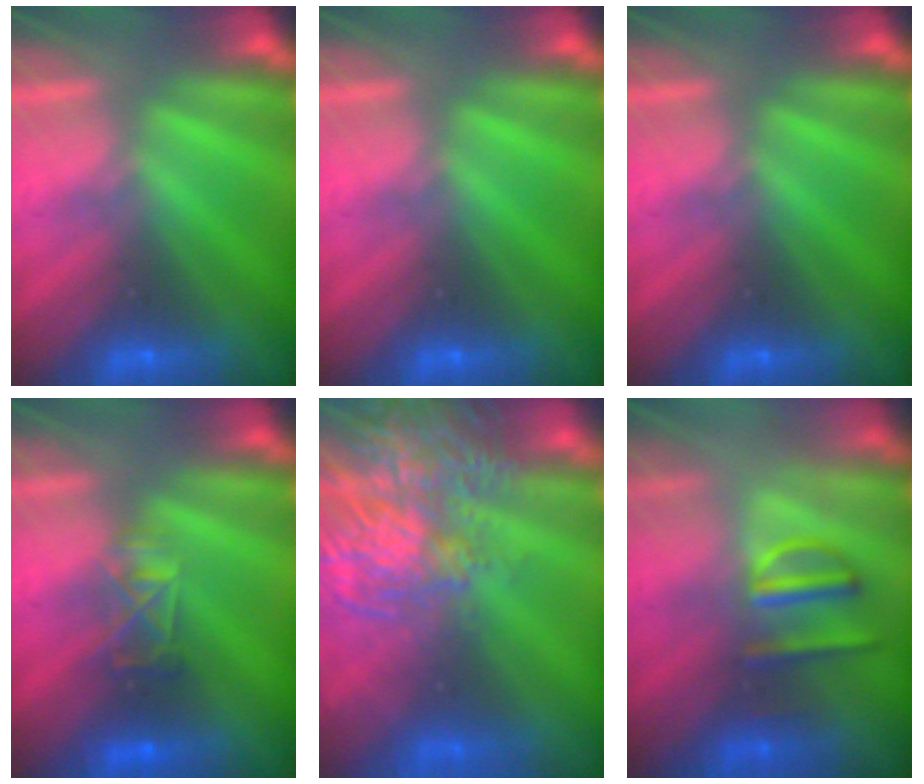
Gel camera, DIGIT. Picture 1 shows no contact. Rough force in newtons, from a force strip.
{"total": 0.0}
{"total": 0.0}
{"total": 2.9}
{"total": 8.5}
{"total": 3.2}